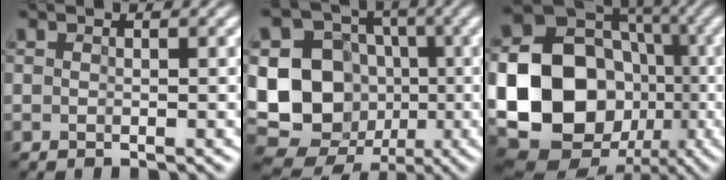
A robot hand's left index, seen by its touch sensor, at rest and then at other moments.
{"total": 14.0, "force": [-1.3, 12.7, 5.6], "torque": [-0.129, -0.005, -0.031]}
{"total": 21.8, "force": [-3.7, 18.9, 10.1], "torque": [-0.205, -0.024, -0.087]}